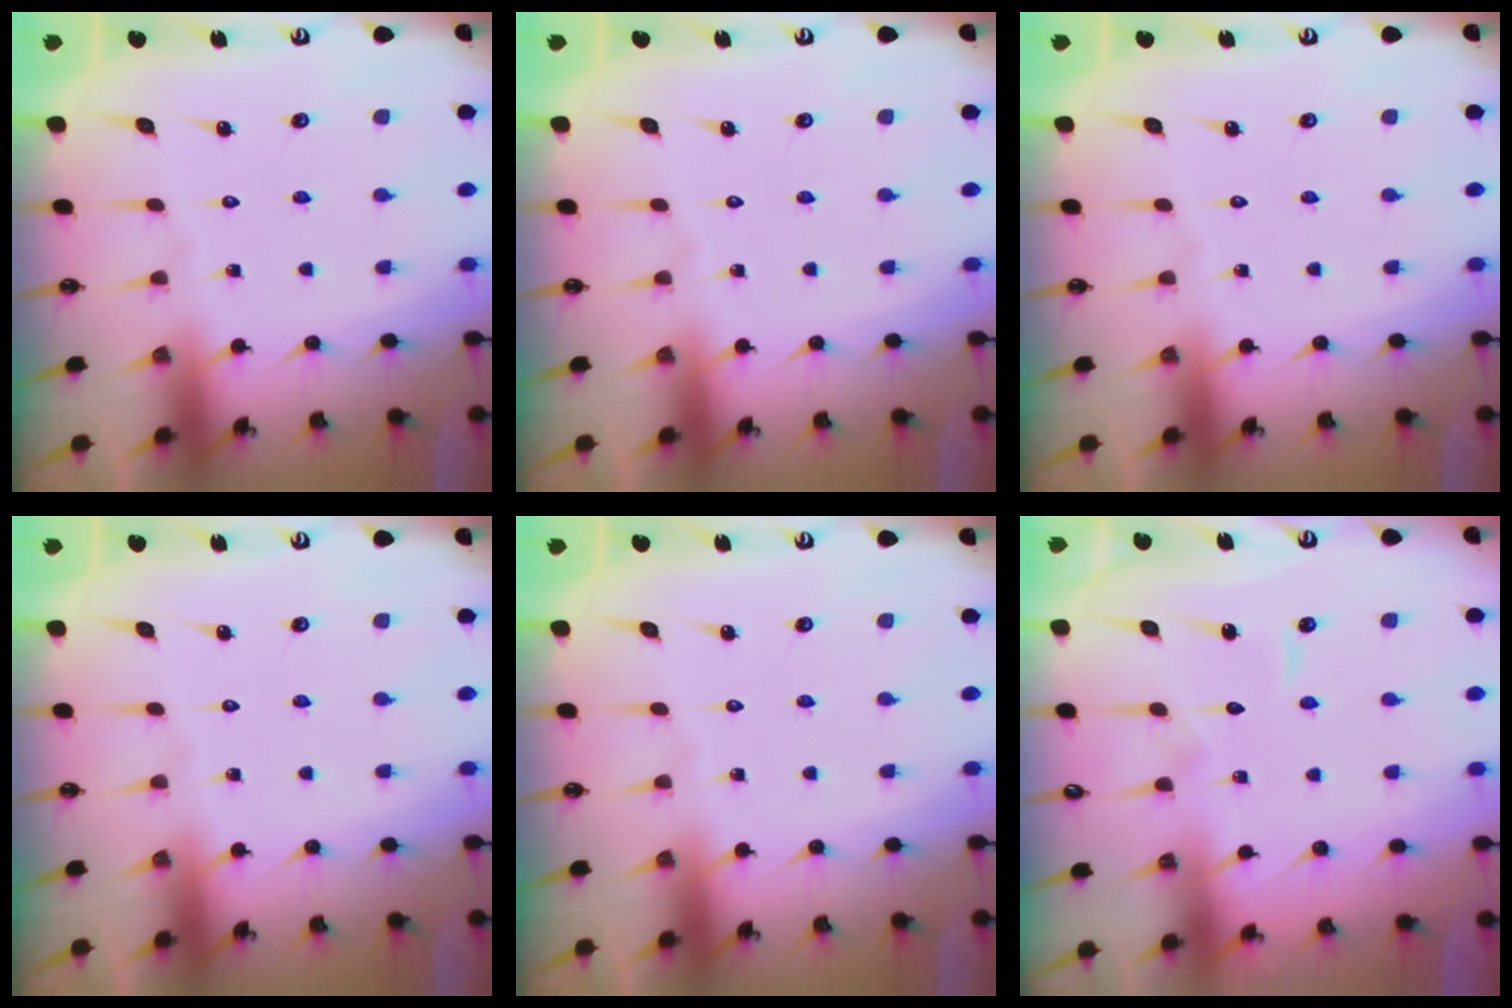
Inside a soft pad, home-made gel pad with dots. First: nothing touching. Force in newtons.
{"total": 0.0}
{"total": 0.0}
{"total": 0.0}
{"total": 0.0}
{"total": 4.9, "press": 4.8, "slide": 0.5}